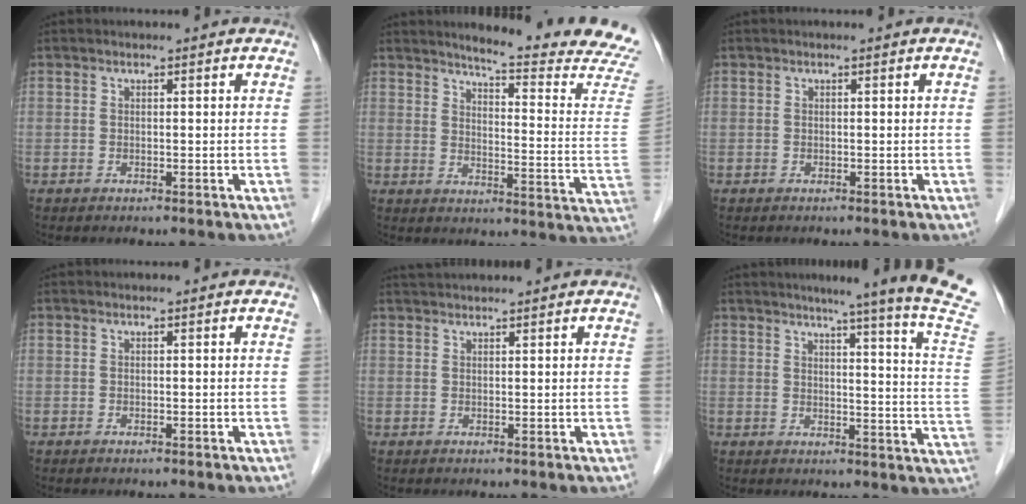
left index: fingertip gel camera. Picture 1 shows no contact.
{"total": 18.3, "force": [17.2, -1.5, 6.1], "torque": [-0.089, -0.128, 0.192]}
{"total": 0.0}
{"total": 0.0}
{"total": 3.8, "force": [3.6, -0.2, 1.1], "torque": [-0.012, 0.035, 0.061]}
{"total": 17.9, "force": [14.9, -2.8, 9.5], "torque": [-0.132, -0.076, 0.163]}